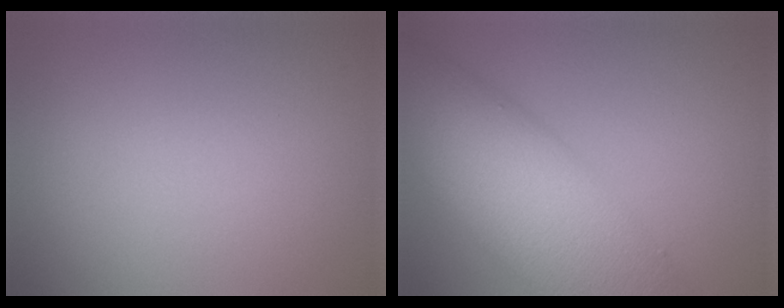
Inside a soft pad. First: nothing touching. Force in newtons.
{"total": 13.6, "press": 13.6, "slide": 0.7}